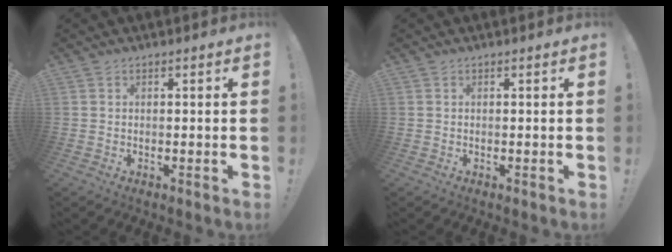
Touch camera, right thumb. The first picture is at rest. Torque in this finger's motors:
{"motor_torque": [0.00, 0.00, 0.01, -0.01, 0.01]}